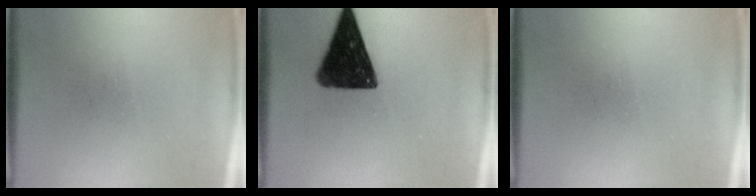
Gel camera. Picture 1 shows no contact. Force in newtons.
{"total": 14.3}
{"total": 0.0}